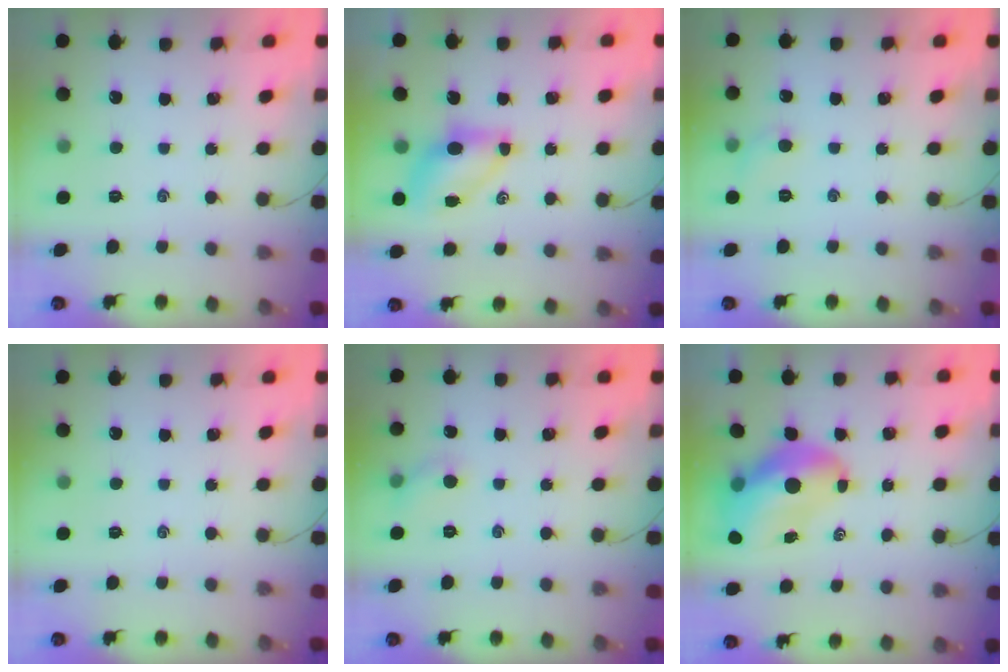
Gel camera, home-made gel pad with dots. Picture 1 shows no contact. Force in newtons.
{"total": 6.6, "press": 6.5, "slide": 1.0}
{"total": 4.0, "press": 3.8, "slide": 1.2}
{"total": 0.0}
{"total": 4.4, "press": 4.2, "slide": 1.2}
{"total": 11.6, "press": 11.0, "slide": 3.4}